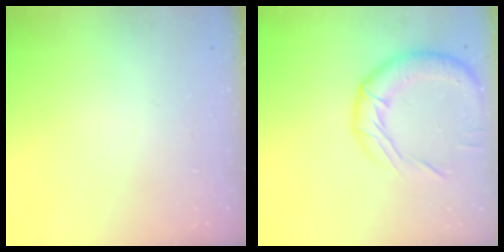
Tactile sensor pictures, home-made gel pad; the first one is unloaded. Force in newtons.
{"total": 16.9, "press": 16.9, "slide": 1.5}